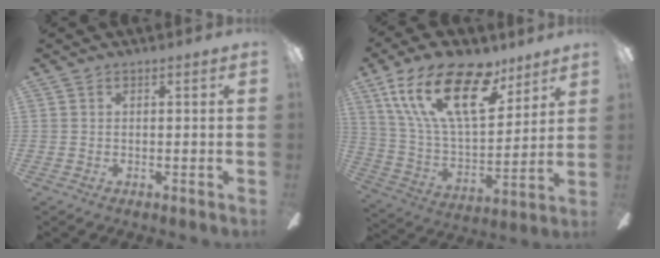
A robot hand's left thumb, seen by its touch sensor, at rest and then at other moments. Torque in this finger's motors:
{"motor_torque": [0.42, 0.63, 1.64, -1.13, 0.52]}